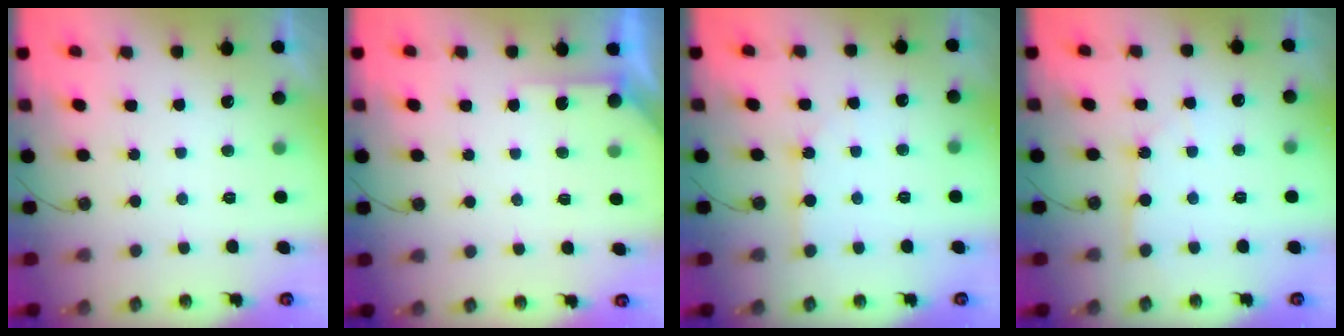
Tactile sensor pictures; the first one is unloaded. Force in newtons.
{"total": 4.4, "press": 4.4, "slide": 0.3}
{"total": 2.4, "press": 2.4, "slide": 0.3}
{"total": 3.6, "press": 3.5, "slide": 0.5}